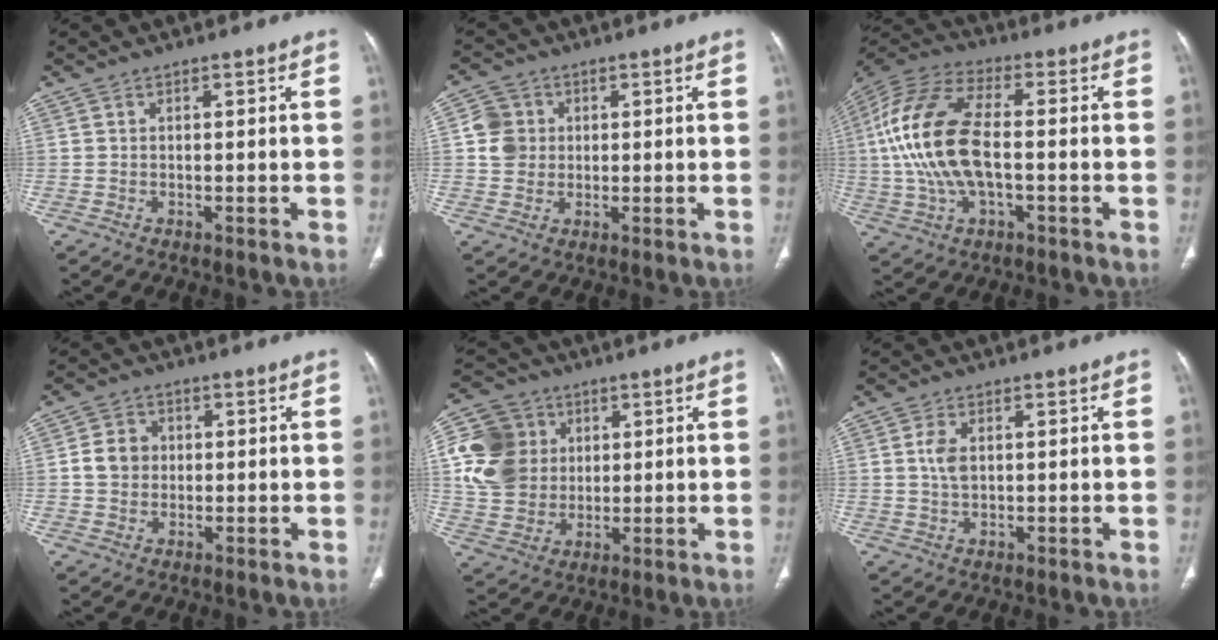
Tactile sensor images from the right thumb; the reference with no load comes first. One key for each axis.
{"total": 6.0, "fx": 0.8, "fy": 5.5, "fz": 2.2, "tx": -0.023, "ty": 0.005, "tz": 0.009}
{"total": 18.1, "fx": -0.5, "fy": 9.0, "fz": 15.7, "tx": -0.336, "ty": 0.024, "tz": -0.011}
{"total": 5.3, "fx": 0.3, "fy": 4.6, "fz": 2.4, "tx": -0.029, "ty": 0.009, "tz": 0.000}
{"total": 15.0, "fx": 2.8, "fy": 12.9, "fz": 7.3, "tx": -0.131, "ty": 0.006, "tz": 0.055}
{"total": 3.9, "fx": 0.7, "fy": 2.4, "fz": 3.0, "tx": -0.062, "ty": -0.001, "tz": 0.013}